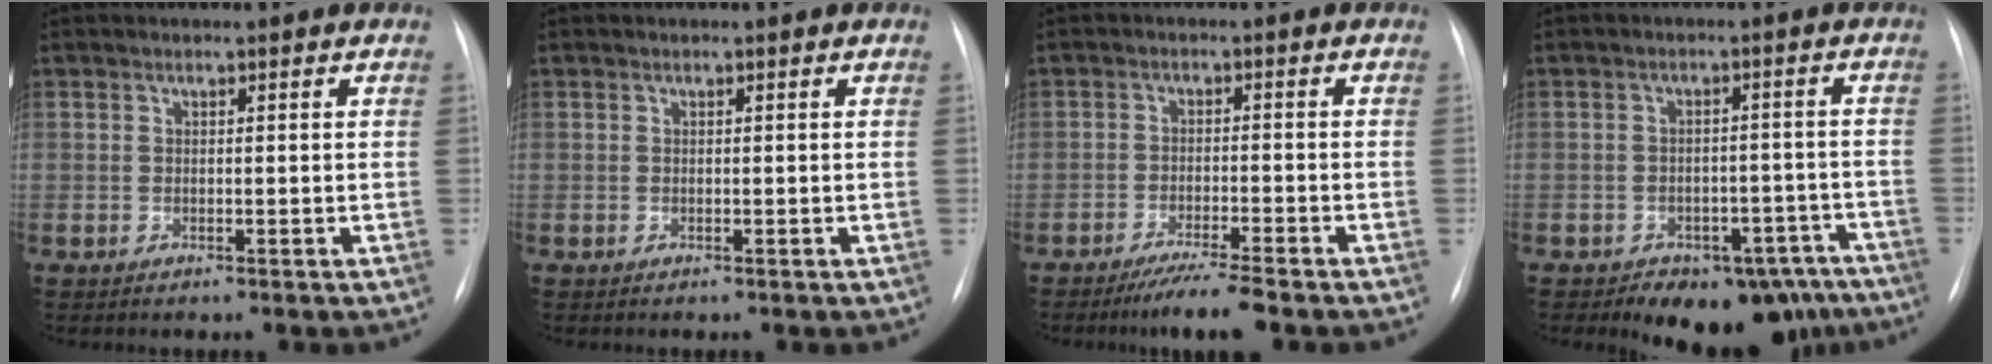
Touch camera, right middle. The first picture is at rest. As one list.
[{"total": 0.0}, {"total": 5.2, "force": [-4.3, -0.2, 3.0], "torque": [-0.052, -0.015, -0.075]}, {"total": 12.5, "force": [-9.9, 6.4, 4.1], "torque": [-0.023, 0.028, -0.118]}]